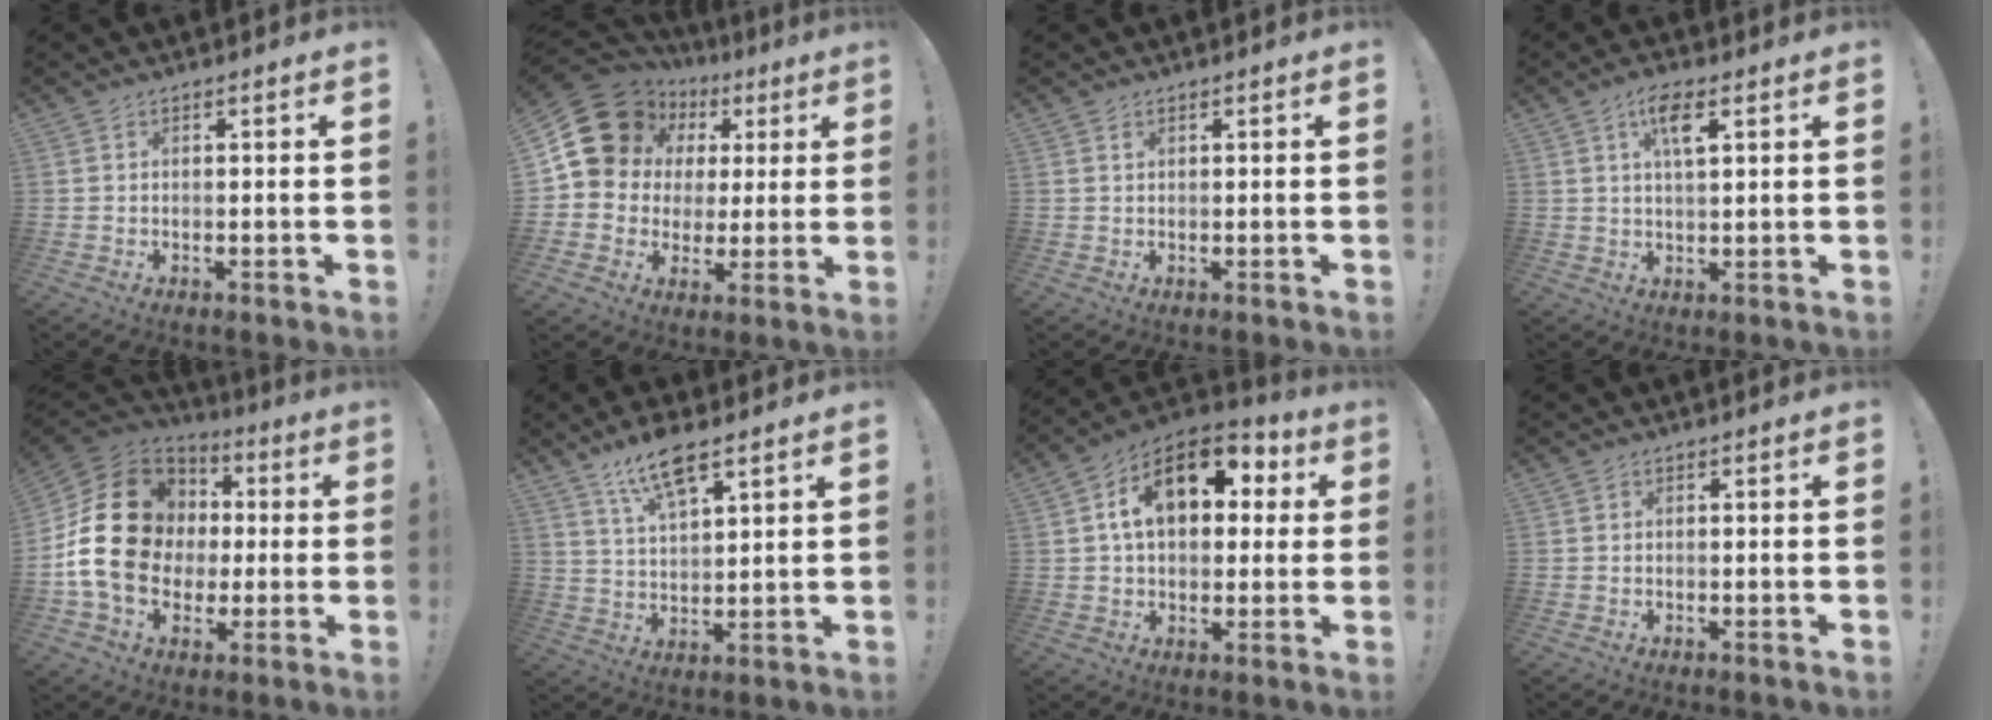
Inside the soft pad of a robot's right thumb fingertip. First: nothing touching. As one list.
[{"total": 17.6, "force": [7.1, 13.9, 8.1], "torque": [-0.117, -0.031, 0.151]}, {"total": 0.7, "force": [0.5, 0.4, 0.3], "torque": [0.001, -0.002, 0.007]}, {"total": 6.5, "force": [2.9, 2.3, 5.4], "torque": [-0.091, -0.003, 0.046]}, {"total": 22.9, "force": [1.1, 18.6, 13.3], "torque": [-0.225, 0.009, 0.046]}, {"total": 11.0, "force": [7.4, 3.7, 7.2], "torque": [-0.129, -0.028, 0.132]}, {"total": 16.7, "force": [5.5, 10.6, 11.8], "torque": [-0.177, -0.006, 0.096]}, {"total": 0.0}]